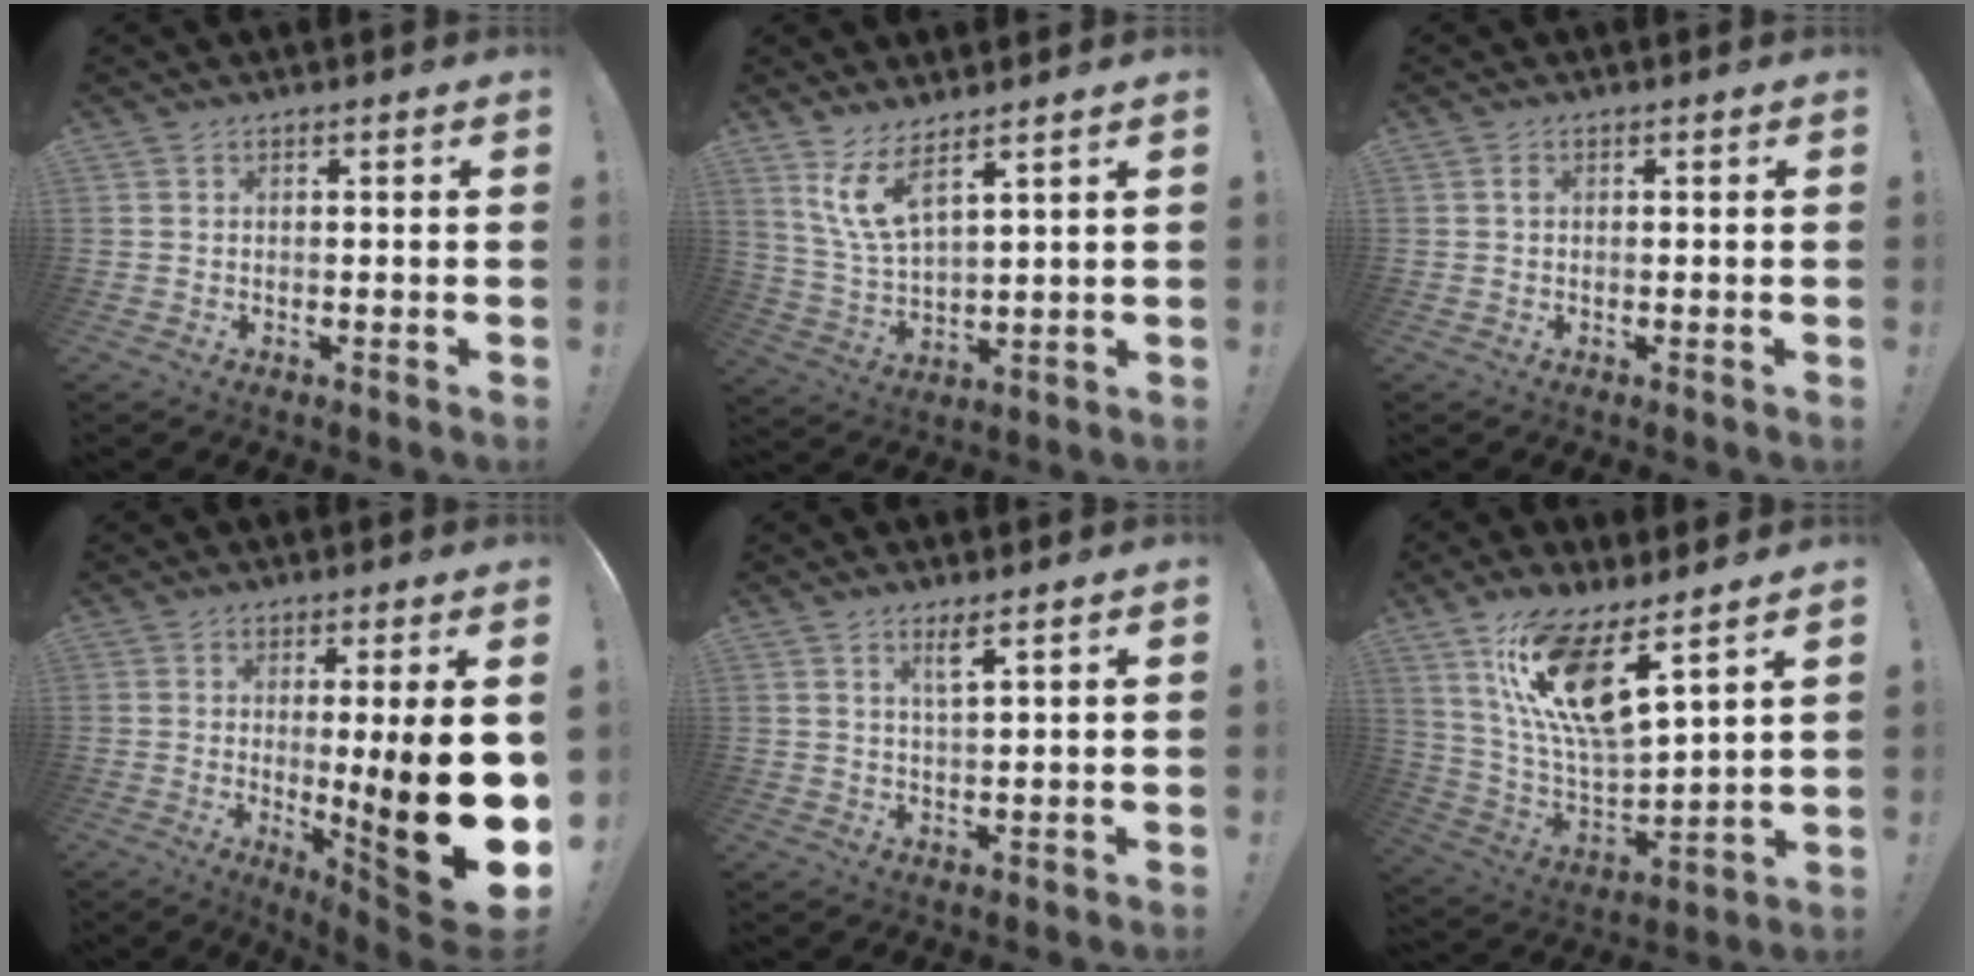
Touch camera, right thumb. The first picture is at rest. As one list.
[{"total": 9.6, "force": [6.5, 2.9, 6.4], "torque": [-0.127, -0.026, 0.124]}, {"total": 1.0, "force": [0.1, 0.6, 0.8], "torque": [-0.021, 0.006, 0.001]}, {"total": 20.5, "force": [0.0, 2.3, 20.4], "torque": [-0.288, -0.029, 0.012]}, {"total": 3.9, "force": [2.4, 0.4, 3.1], "torque": [-0.056, -0.006, 0.037]}, {"total": 16.2, "force": [10.2, 3.7, 12.0], "torque": [-0.241, -0.061, 0.174]}]